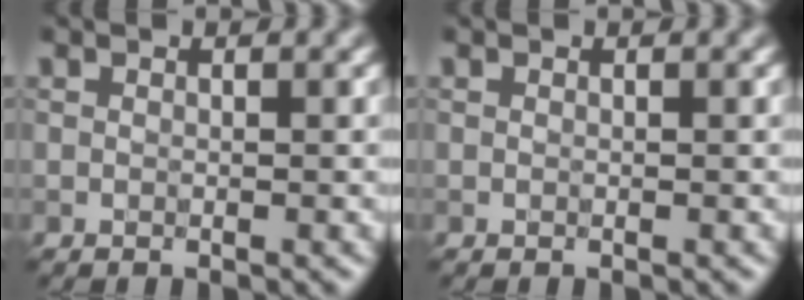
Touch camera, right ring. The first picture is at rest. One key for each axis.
{"total": 0.0}